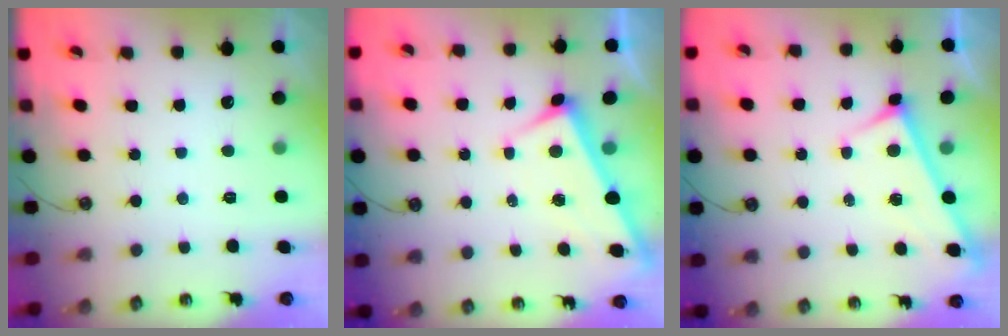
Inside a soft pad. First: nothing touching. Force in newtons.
{"total": 2.9, "press": 2.9, "slide": 0.2}
{"total": 3.0, "press": 2.9, "slide": 0.3}